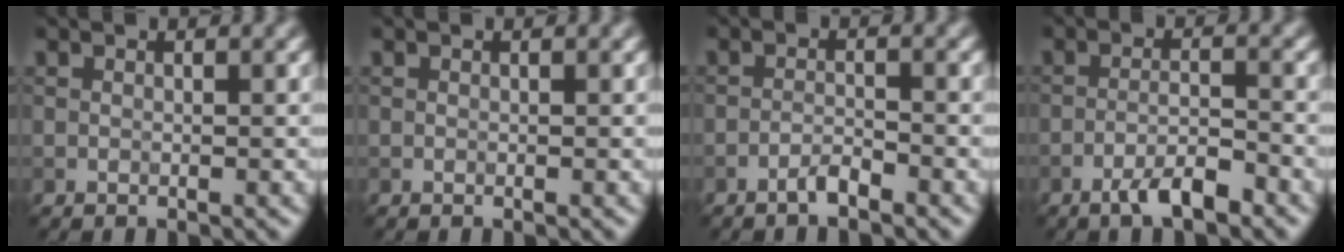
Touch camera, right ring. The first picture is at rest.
{"total": 0.0}
{"total": 1.5, "force": [-1.2, 0.2, 0.9], "torque": [-0.017, 0.004, -0.026]}
{"total": 3.3, "force": [-2.2, 0.6, 2.3], "torque": [-0.044, 0.006, -0.046]}